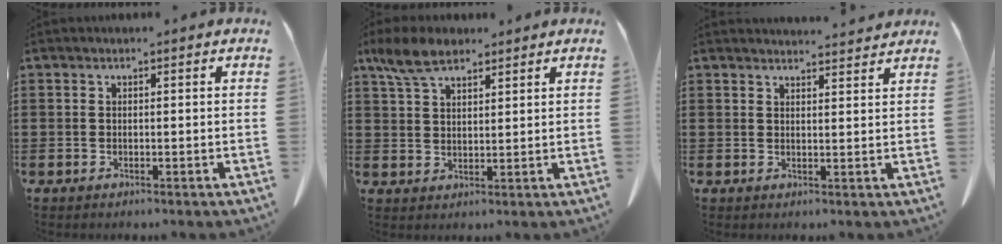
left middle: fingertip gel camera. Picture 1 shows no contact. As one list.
[{"total": 6.1, "force": [4.5, 2.4, 3.3], "torque": [-0.078, 0.002, 0.086]}, {"total": 2.9, "force": [2.9, 0.0, 0.3], "torque": [-0.005, -0.012, 0.052]}]